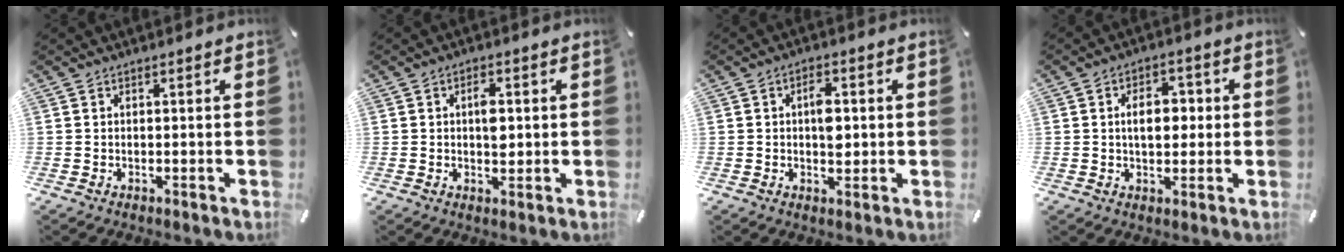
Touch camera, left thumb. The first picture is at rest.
{"total": 4.5, "force": [0.6, 2.6, 3.6], "torque": [-0.050, -0.002, 0.004]}
{"total": 5.8, "force": [0.3, 3.4, 4.7], "torque": [-0.058, -0.003, -0.001]}
{"total": 7.3, "force": [0.7, 4.8, 5.5], "torque": [-0.079, 0.002, 0.003]}